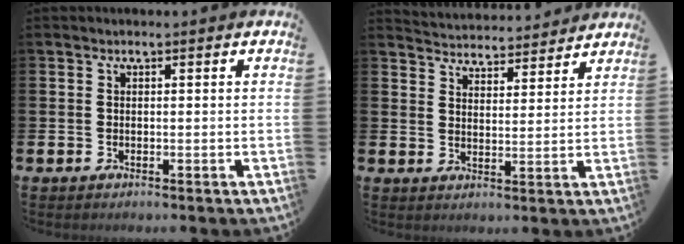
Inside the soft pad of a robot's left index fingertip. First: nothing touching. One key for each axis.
{"total": 4.4, "fx": 4.3, "fy": 0.5, "fz": -0.5, "tx": -0.009, "ty": -0.034, "tz": 0.076}